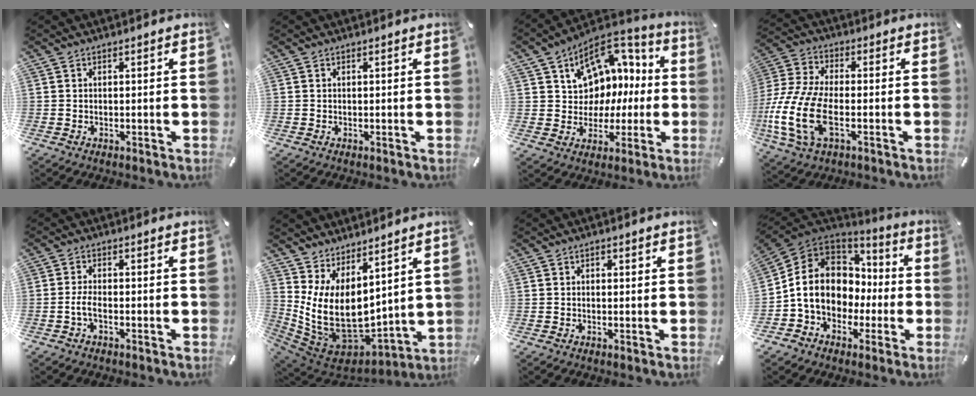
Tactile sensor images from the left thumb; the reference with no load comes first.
{"total": 0.0}
{"total": 12.4, "force": [4.4, 10.6, 4.5], "torque": [-0.066, -0.042, 0.086]}
{"total": 14.6, "force": [-4.5, 7.1, 11.9], "torque": [-0.273, -0.011, -0.083]}
{"total": 3.1, "force": [-1.3, 1.1, 2.6], "torque": [-0.059, 0.002, -0.027]}
{"total": 14.5, "force": [3.2, 9.5, 10.5], "torque": [-0.215, -0.062, 0.075]}
{"total": 0.7, "force": [0.2, 0.6, 0.4], "torque": [-0.008, 0.002, 0.002]}
{"total": 12.5, "force": [-0.9, 11.2, 5.6], "torque": [-0.135, 0.005, -0.011]}